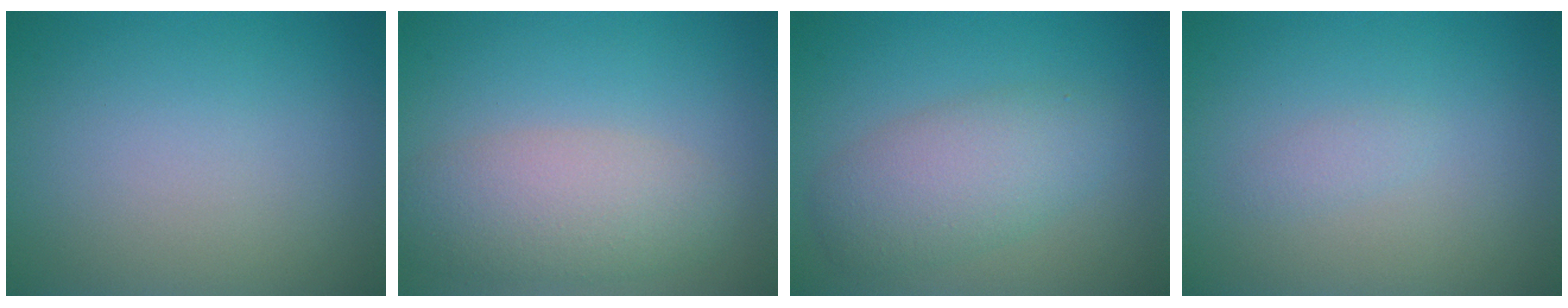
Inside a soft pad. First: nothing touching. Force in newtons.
{"total": 4.7, "press": 4.7, "slide": 0.2}
{"total": 4.5, "press": 4.5, "slide": 0.2}
{"total": 0.8, "press": 0.8, "slide": 0.1}